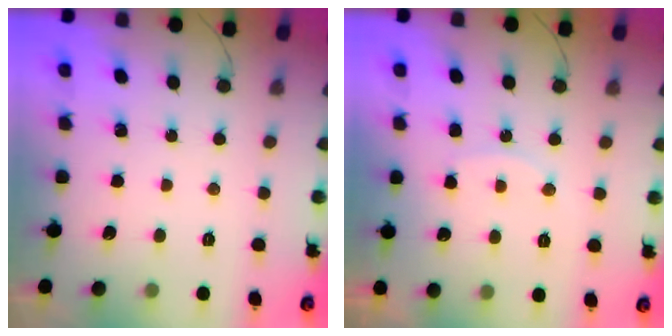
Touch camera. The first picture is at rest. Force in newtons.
{"total": 6.9, "press": 6.9, "slide": 0.3}